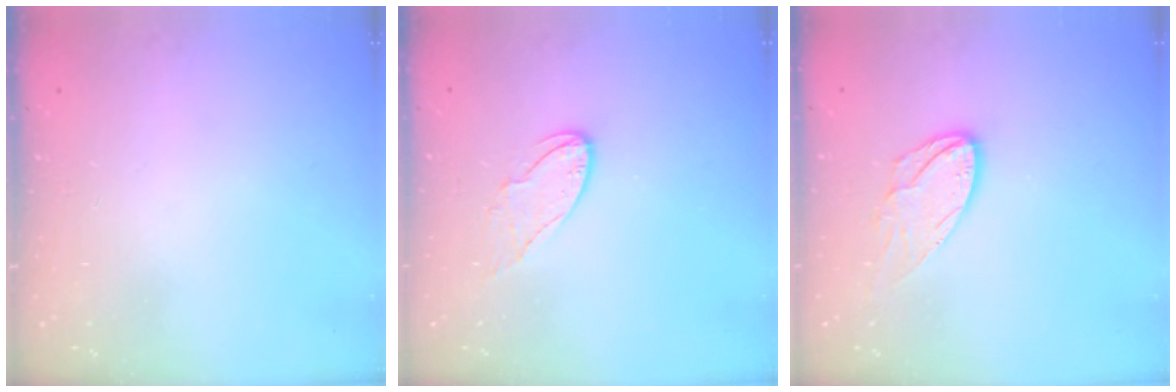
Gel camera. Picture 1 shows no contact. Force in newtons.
{"total": 7.1, "press": 7.1, "slide": 0.1}
{"total": 9.3, "press": 9.3, "slide": 0.5}